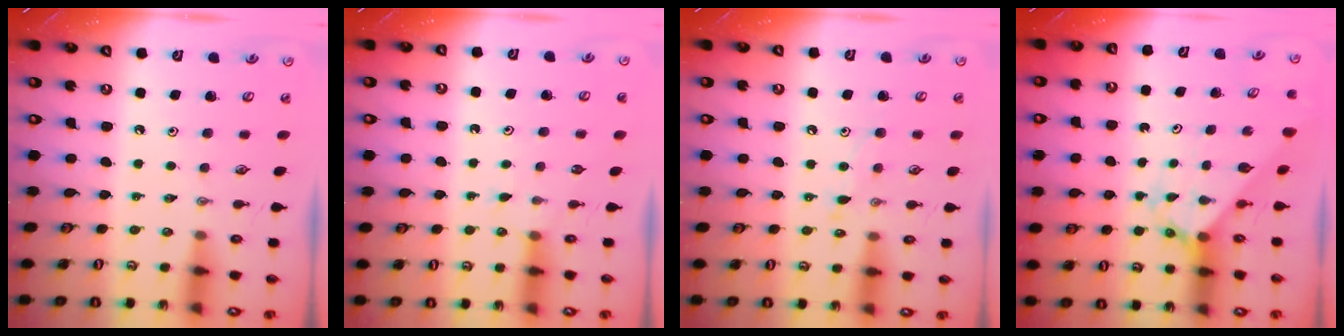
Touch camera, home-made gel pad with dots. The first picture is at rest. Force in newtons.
{"total": 3.2, "press": 3.2, "slide": 0.3}
{"total": 6.6, "press": 6.6, "slide": 0.6}
{"total": 2.3, "press": 2.3, "slide": 0.2}